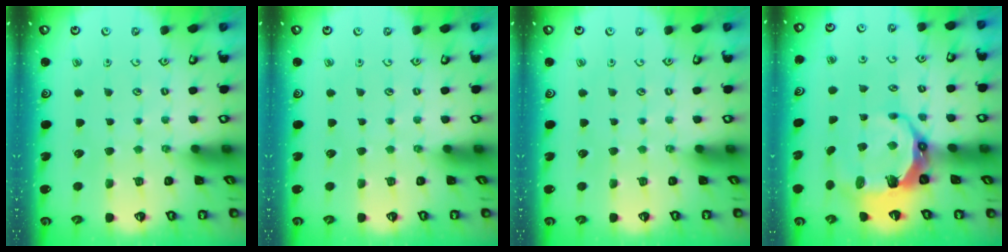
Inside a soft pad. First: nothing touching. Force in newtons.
{"total": 0.0}
{"total": 0.0}
{"total": 9.3, "press": 7.9, "slide": 5.0}